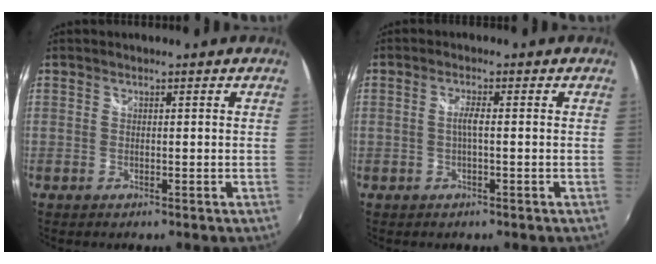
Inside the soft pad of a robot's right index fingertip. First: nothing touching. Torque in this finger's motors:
{"motor_torque": [0.46, 0.02, 0.21, 0.04]}